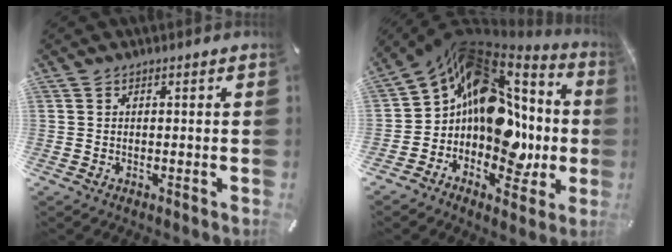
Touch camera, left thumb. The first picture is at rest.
{"total": 18.3, "force": [0.9, 13.8, 12.0], "torque": [-0.191, -0.032, 0.019]}